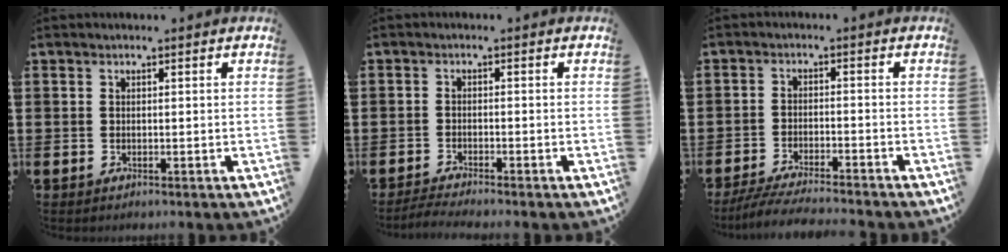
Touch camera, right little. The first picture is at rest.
{"total": 1.5, "force": [-1.4, -0.1, 0.5], "torque": [-0.009, 0.003, -0.028]}
{"total": 3.9, "force": [-3.6, -0.2, 1.5], "torque": [-0.029, -0.008, -0.070]}